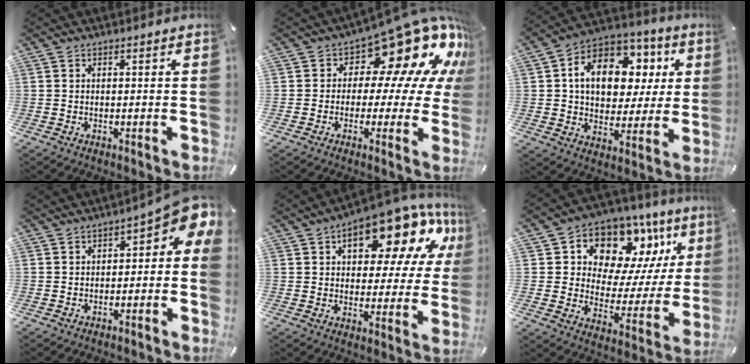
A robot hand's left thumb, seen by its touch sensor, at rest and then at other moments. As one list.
[{"total": 16.6, "force": [9.9, 8.3, 10.4], "torque": [-0.144, -0.083, 0.166]}, {"total": 15.5, "force": [4.2, 11.3, 9.8], "torque": [-0.168, -0.009, 0.080]}, {"total": 6.9, "force": [1.9, 3.4, 5.7], "torque": [-0.071, -0.024, 0.026]}, {"total": 18.5, "force": [10.3, 8.9, 12.6], "torque": [-0.171, -0.060, 0.167]}, {"total": 11.9, "force": [8.3, 7.7, 3.6], "torque": [-0.053, -0.088, 0.150]}]